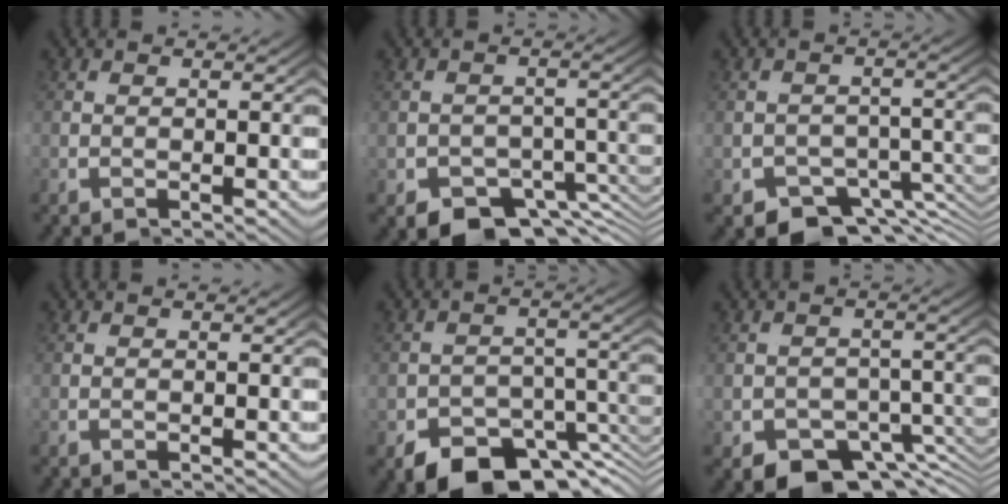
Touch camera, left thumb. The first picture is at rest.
{"total": 5.8, "force": [-2.3, 4.2, 3.3], "torque": [-0.056, -0.028, -0.032]}
{"total": 5.9, "force": [-2.7, 4.2, 3.2], "torque": [-0.052, -0.034, -0.035]}
{"total": 0.0}
{"total": 7.7, "force": [-4.9, 4.4, 4.0], "torque": [-0.070, -0.028, -0.069]}
{"total": 6.4, "force": [-2.8, 4.3, 3.8], "torque": [-0.061, -0.030, -0.041]}